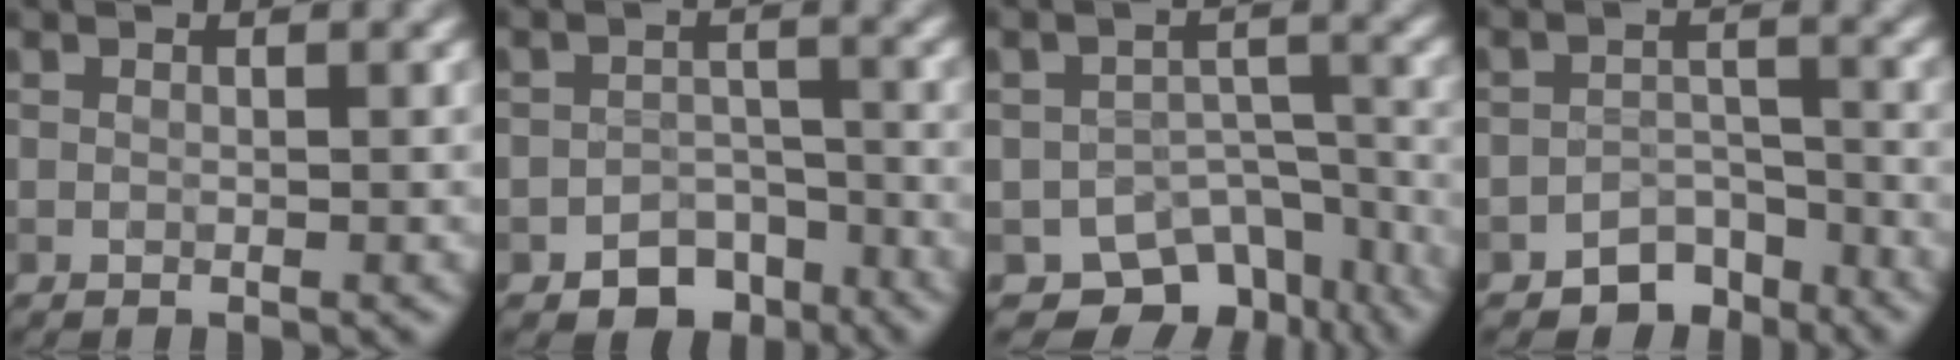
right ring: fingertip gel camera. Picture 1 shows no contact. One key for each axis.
{"total": 4.7, "fx": -3.3, "fy": 2.9, "fz": 1.5, "tx": -0.008, "ty": -0.001, "tz": -0.048}
{"total": 8.4, "fx": -6.1, "fy": 5.0, "fz": 2.9, "tx": -0.019, "ty": -0.012, "tz": -0.080}
{"total": 4.0, "fx": -3.1, "fy": 2.2, "fz": 1.0, "tx": 0.004, "ty": 0.000, "tz": -0.049}